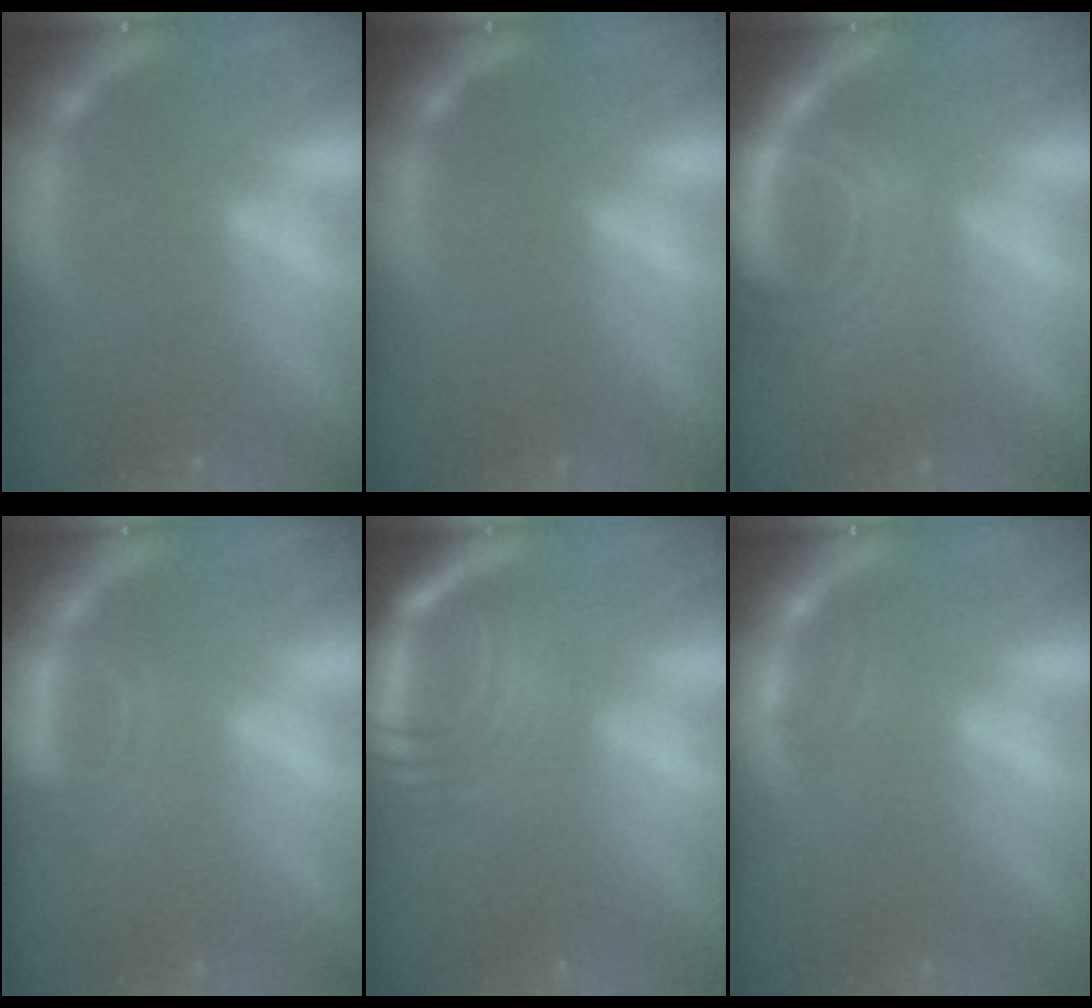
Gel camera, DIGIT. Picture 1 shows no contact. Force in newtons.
{"total": 0.0}
{"total": 8.5}
{"total": 2.9}
{"total": 9.0}
{"total": 2.0}